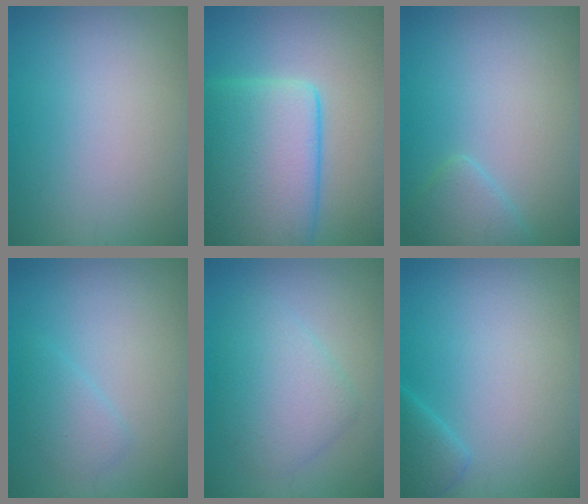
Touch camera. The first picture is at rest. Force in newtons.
{"total": 12.0, "press": 12.0, "slide": 0.1}
{"total": 2.1, "press": 2.1, "slide": 0.1}
{"total": 1.8, "press": 1.8, "slide": 0.1}
{"total": 4.3, "press": 4.3, "slide": 0.2}
{"total": 2.0, "press": 2.0, "slide": 0.1}